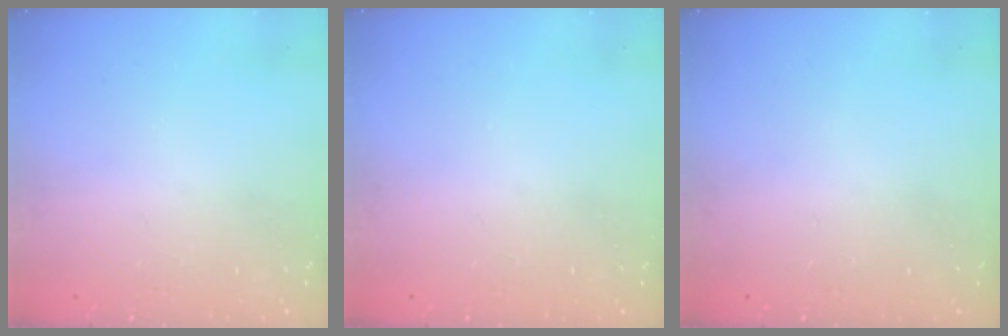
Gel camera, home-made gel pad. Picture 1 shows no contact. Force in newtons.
{"total": 0.0}
{"total": 0.0}